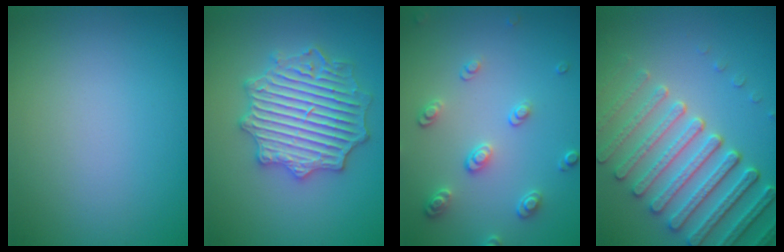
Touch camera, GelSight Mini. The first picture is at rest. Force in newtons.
{"total": 6.5, "press": 6.5, "slide": 1.0}
{"total": 2.6, "press": 2.5, "slide": 0.7}
{"total": 6.9, "press": 5.7, "slide": 3.9}